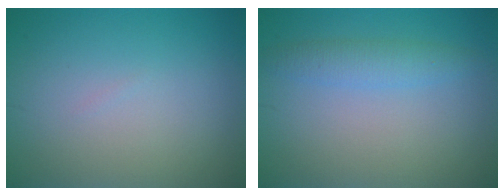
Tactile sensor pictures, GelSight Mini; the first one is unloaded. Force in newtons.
{"total": 2.2, "press": 2.2, "slide": 0.2}